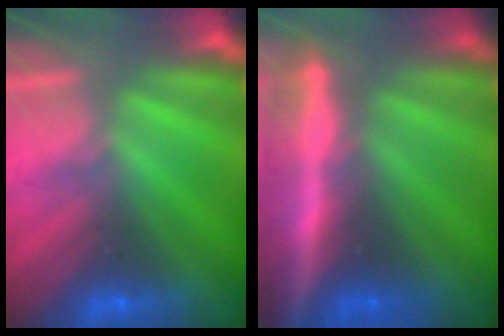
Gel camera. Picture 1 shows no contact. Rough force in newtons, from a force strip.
{"total": 7.0}